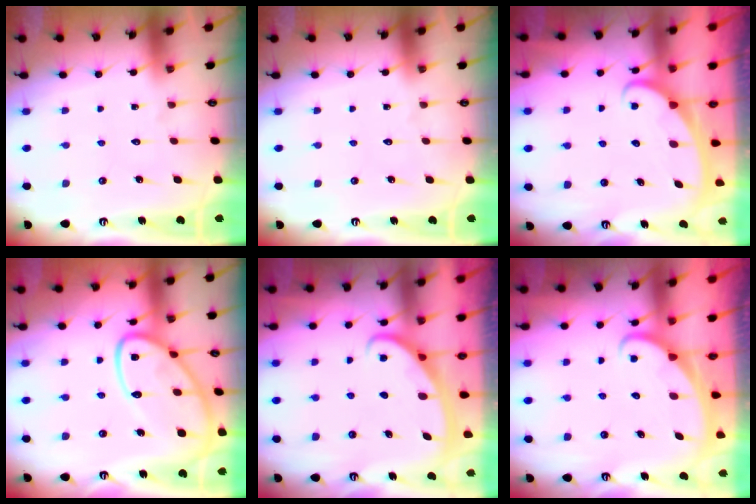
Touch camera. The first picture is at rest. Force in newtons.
{"total": 0.0}
{"total": 2.5, "press": 2.4, "slide": 0.4}
{"total": 17.1, "press": 17.1, "slide": 1.5}
{"total": 3.0, "press": 2.9, "slide": 0.4}
{"total": 2.3, "press": 2.3, "slide": 0.1}